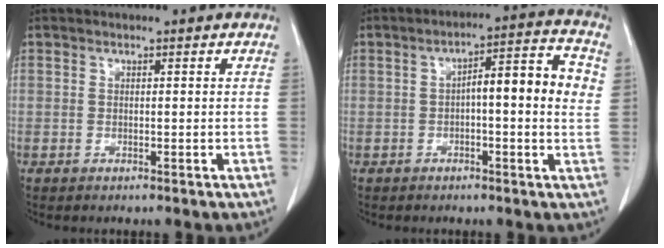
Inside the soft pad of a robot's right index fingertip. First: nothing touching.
{"total": 9.5, "force": [0.8, 1.8, 9.3], "torque": [-0.132, 0.029, 0.009]}